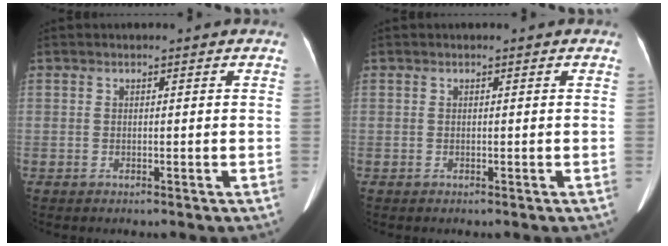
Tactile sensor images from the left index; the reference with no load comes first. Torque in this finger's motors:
{"motor_torque": [0.10, 0.10, 0.08, 0.02]}